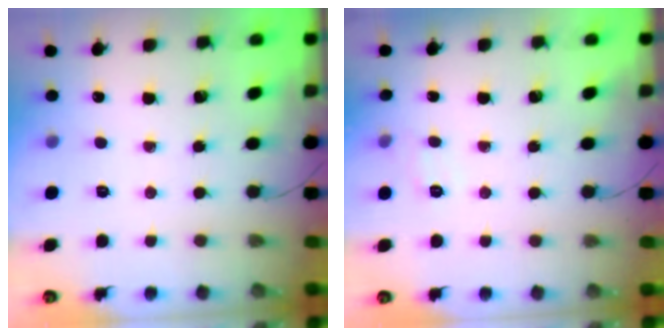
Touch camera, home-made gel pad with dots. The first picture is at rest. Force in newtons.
{"total": 5.9, "press": 5.7, "slide": 1.2}